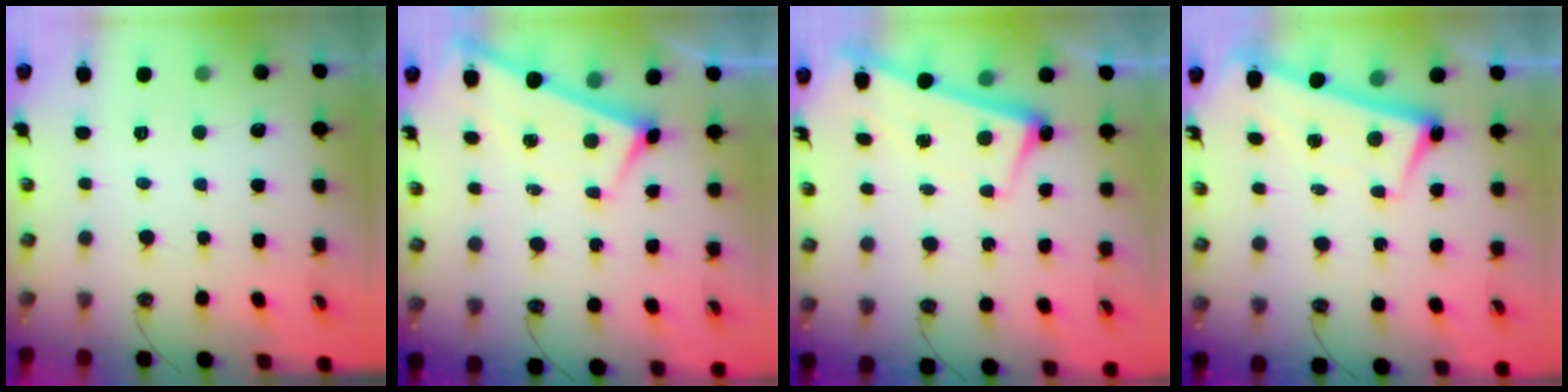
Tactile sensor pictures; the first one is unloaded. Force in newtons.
{"total": 1.4, "press": 1.3, "slide": 0.5}
{"total": 2.5, "press": 2.5, "slide": 0.5}
{"total": 2.6, "press": 2.5, "slide": 0.7}